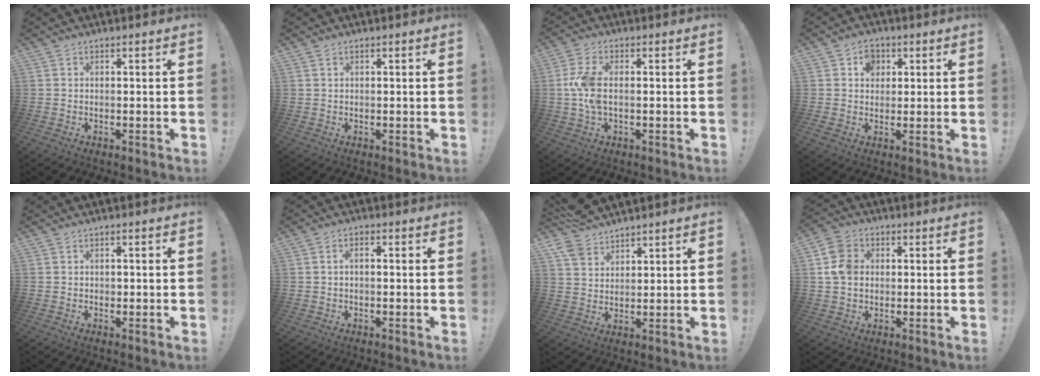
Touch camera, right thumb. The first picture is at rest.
{"total": 1.0, "force": [0.6, 0.7, 0.4], "torque": [-0.001, 0.000, 0.009]}
{"total": 8.3, "force": [-0.3, 4.1, 7.3], "torque": [-0.149, -0.006, -0.006]}
{"total": 6.8, "force": [2.2, 5.8, 2.7], "torque": [-0.028, -0.006, 0.039]}
{"total": 0.8, "force": [-0.4, 0.6, 0.4], "torque": [-0.009, 0.003, -0.006]}
{"total": 1.8, "force": [-0.4, 0.7, 1.6], "torque": [-0.032, 0.006, -0.007]}
{"total": 7.9, "force": [6.7, 3.7, 2.1], "torque": [-0.047, -0.034, 0.132]}
{"total": 8.8, "force": [0.7, 7.0, 5.2], "torque": [-0.096, 0.015, 0.019]}